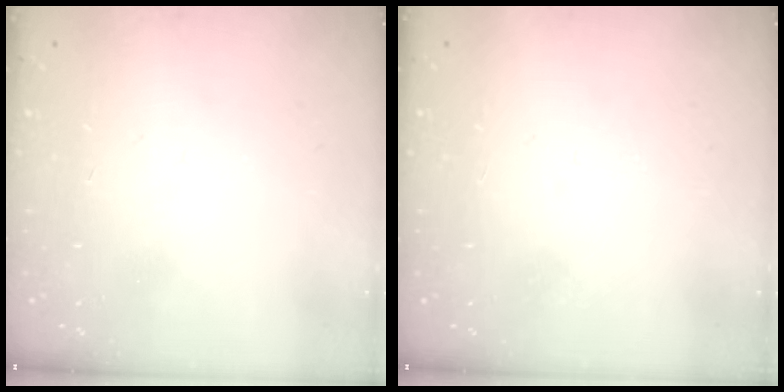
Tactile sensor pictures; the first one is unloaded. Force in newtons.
{"total": 1.5, "press": 1.5, "slide": 0.1}